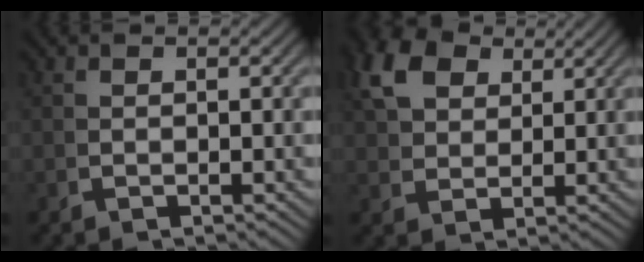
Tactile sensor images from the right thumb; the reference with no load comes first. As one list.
[{"total": 5.6, "force": [3.7, 3.2, 2.9], "torque": [-0.058, 0.002, 0.072]}]